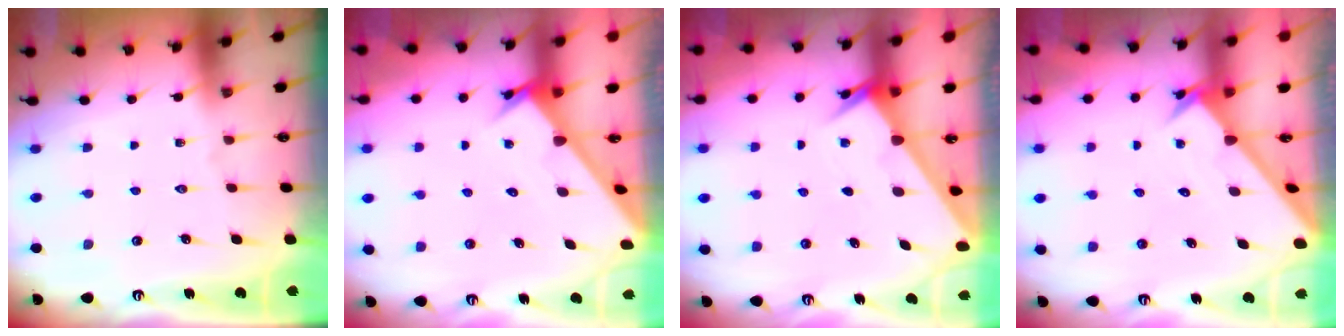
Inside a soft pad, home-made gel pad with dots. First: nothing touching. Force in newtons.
{"total": 2.9, "press": 2.9, "slide": 0.1}
{"total": 1.9, "press": 1.9, "slide": 0.0}
{"total": 2.6, "press": 2.6, "slide": 0.2}